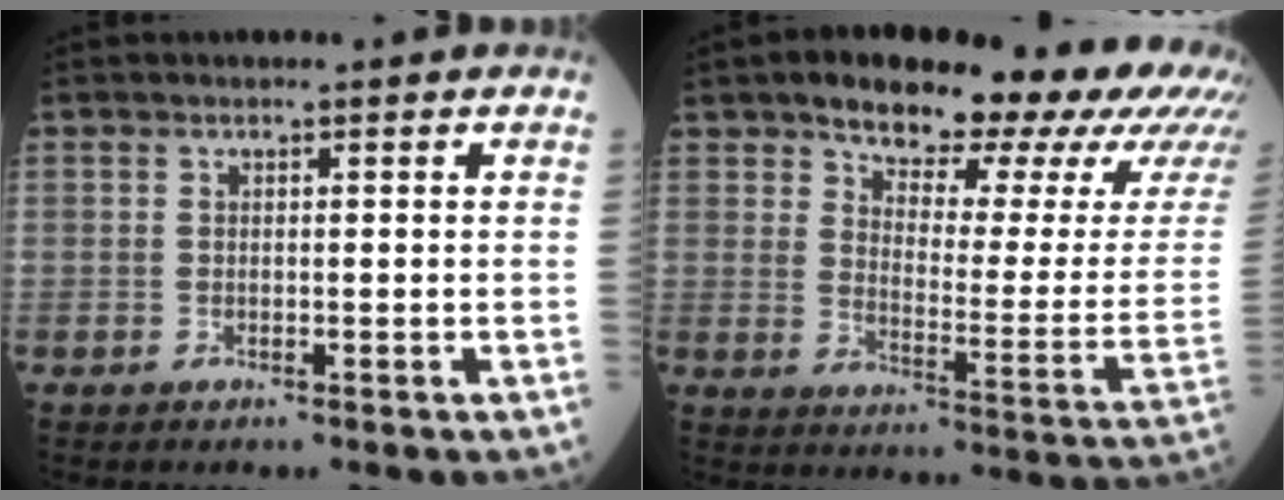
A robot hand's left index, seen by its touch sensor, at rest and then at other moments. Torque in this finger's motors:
{"motor_torque": [0.58, -1.13, 1.05, 0.17]}